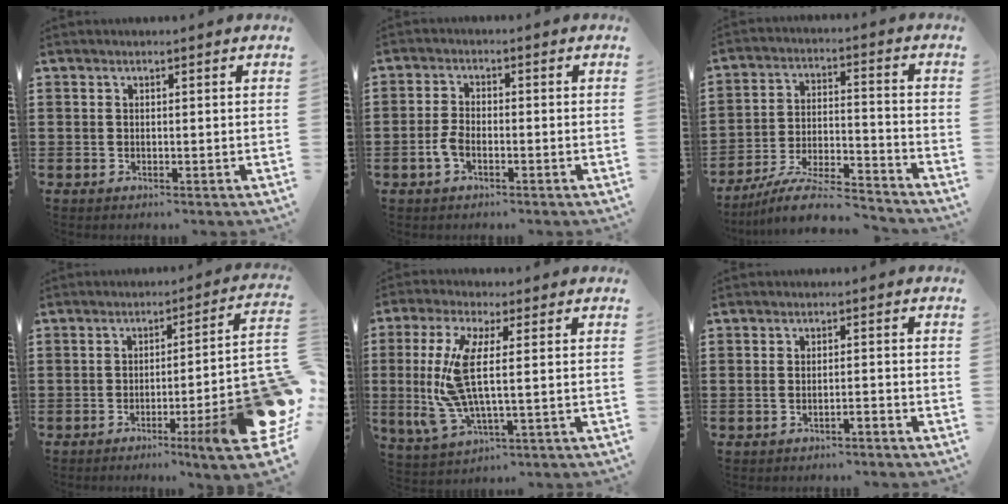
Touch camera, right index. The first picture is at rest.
{"total": 3.0, "force": [-1.4, 1.5, 2.2], "torque": [-0.061, -0.005, -0.032]}
{"total": 9.6, "force": [-8.6, 1.0, 4.1], "torque": [-0.077, 0.013, -0.169]}
{"total": 10.8, "force": [-4.4, 1.4, 9.8], "torque": [-0.128, -0.013, -0.074]}
{"total": 9.8, "force": [0.3, 2.4, 9.5], "torque": [-0.223, -0.025, -0.002]}
{"total": 1.4, "force": [-1.3, 0.0, 0.6], "torque": [-0.012, 0.001, -0.024]}